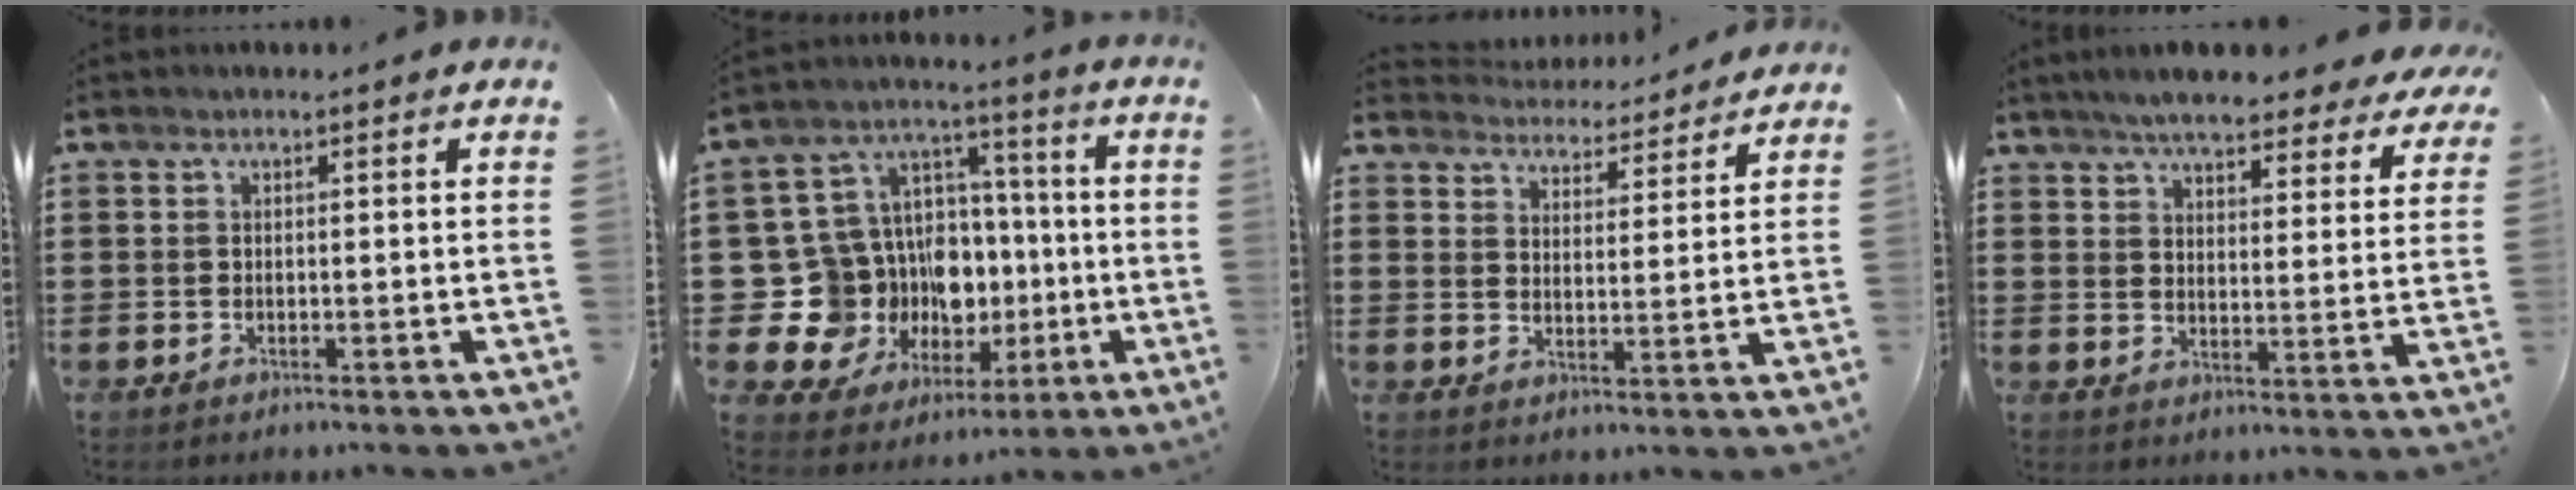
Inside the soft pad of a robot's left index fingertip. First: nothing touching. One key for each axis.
{"total": 14.5, "fx": -2.0, "fy": 13.5, "fz": 5.1, "tx": -0.147, "ty": -0.033, "tz": 0.001}
{"total": 4.5, "fx": 4.5, "fy": -0.1, "fz": -0.1, "tx": -0.020, "ty": -0.033, "tz": 0.076}
{"total": 5.8, "fx": 5.5, "fy": 0.3, "fz": 1.8, "tx": -0.059, "ty": -0.026, "tz": 0.096}